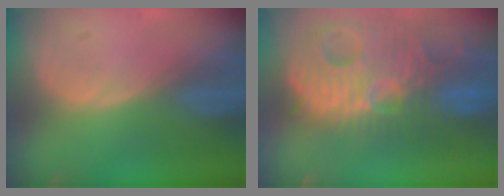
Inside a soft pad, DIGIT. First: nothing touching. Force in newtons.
{"total": 14.7, "press": 12.8, "slide": 7.4}